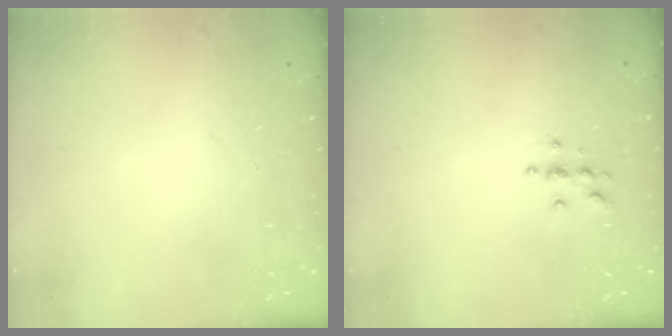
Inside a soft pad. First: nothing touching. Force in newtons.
{"total": 3.9, "press": 3.9, "slide": 0.6}